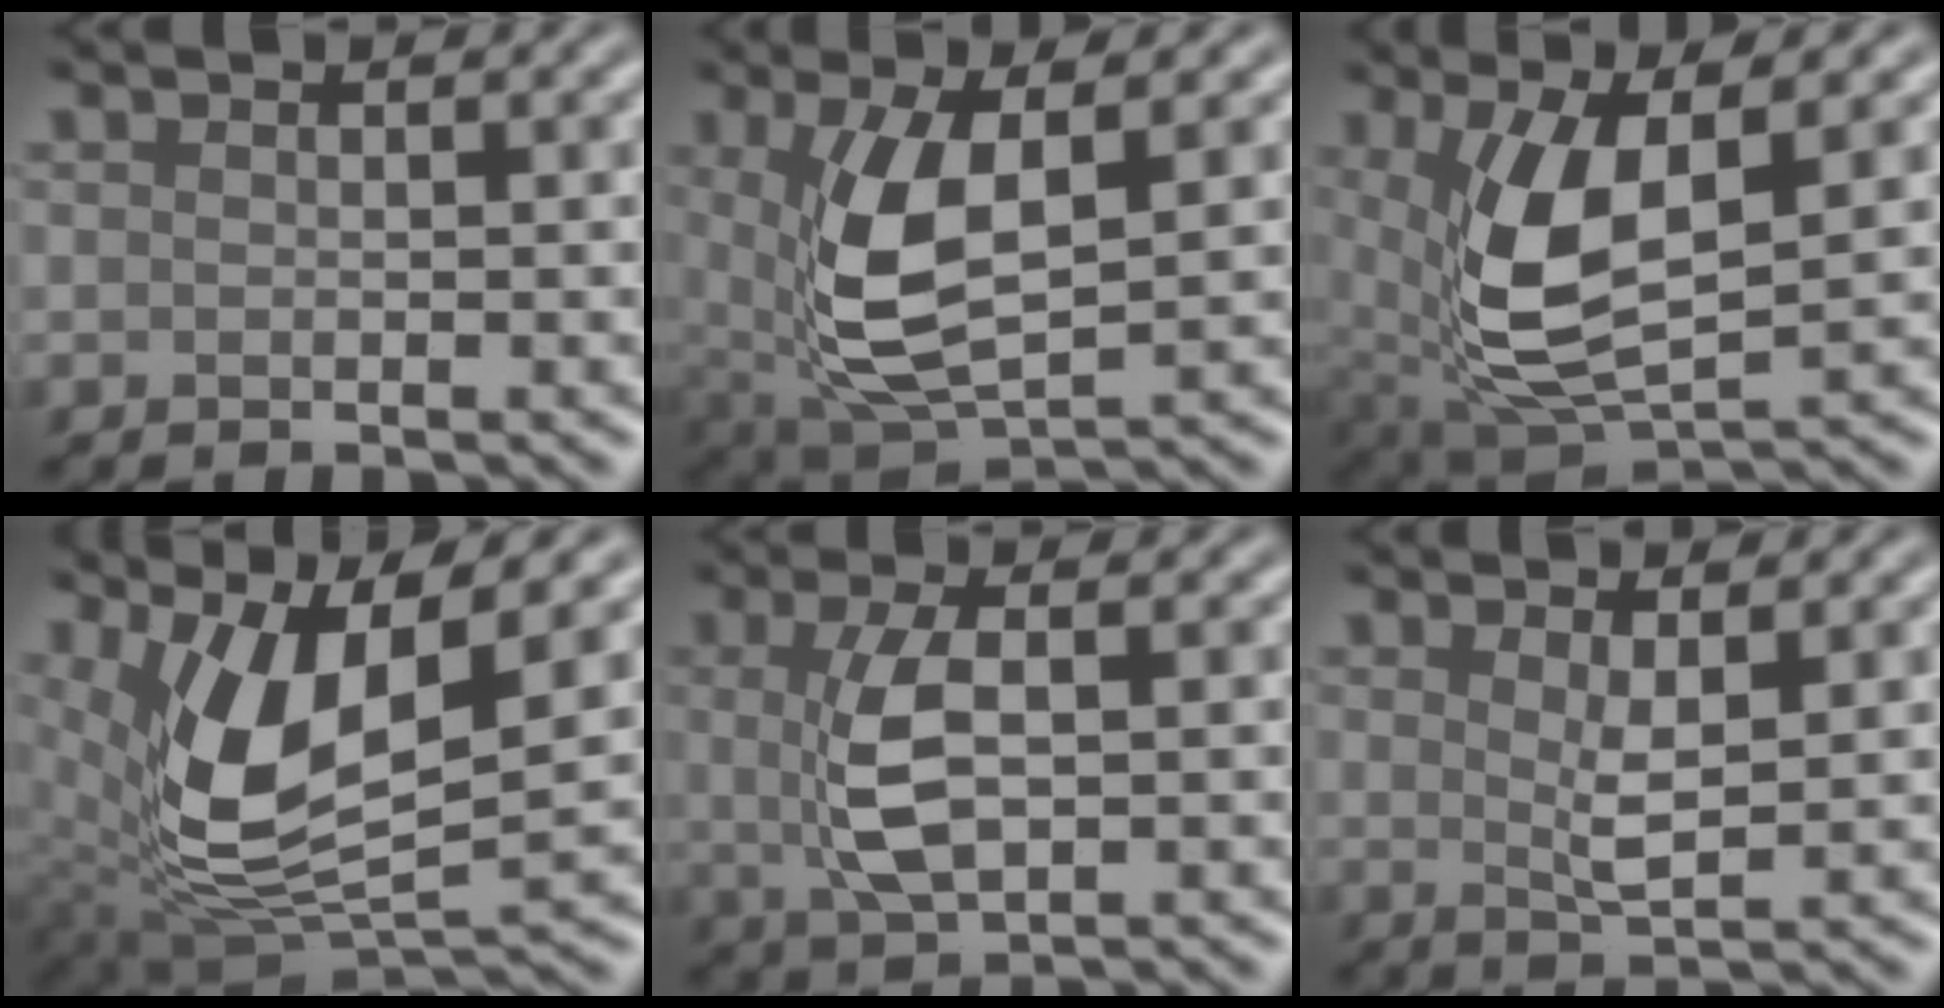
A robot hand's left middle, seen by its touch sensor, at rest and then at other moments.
{"total": 7.3, "force": [0.9, 3.2, 6.5], "torque": [-0.152, -0.015, 0.024]}
{"total": 8.3, "force": [1.2, 3.8, 7.2], "torque": [-0.170, -0.016, 0.031]}
{"total": 9.3, "force": [2.9, 3.8, 8.0], "torque": [-0.171, -0.013, 0.059]}
{"total": 4.0, "force": [0.2, 1.4, 3.8], "torque": [-0.088, -0.002, 0.010]}
{"total": 2.0, "force": [0.7, 0.3, 1.9], "torque": [-0.040, -0.010, 0.018]}